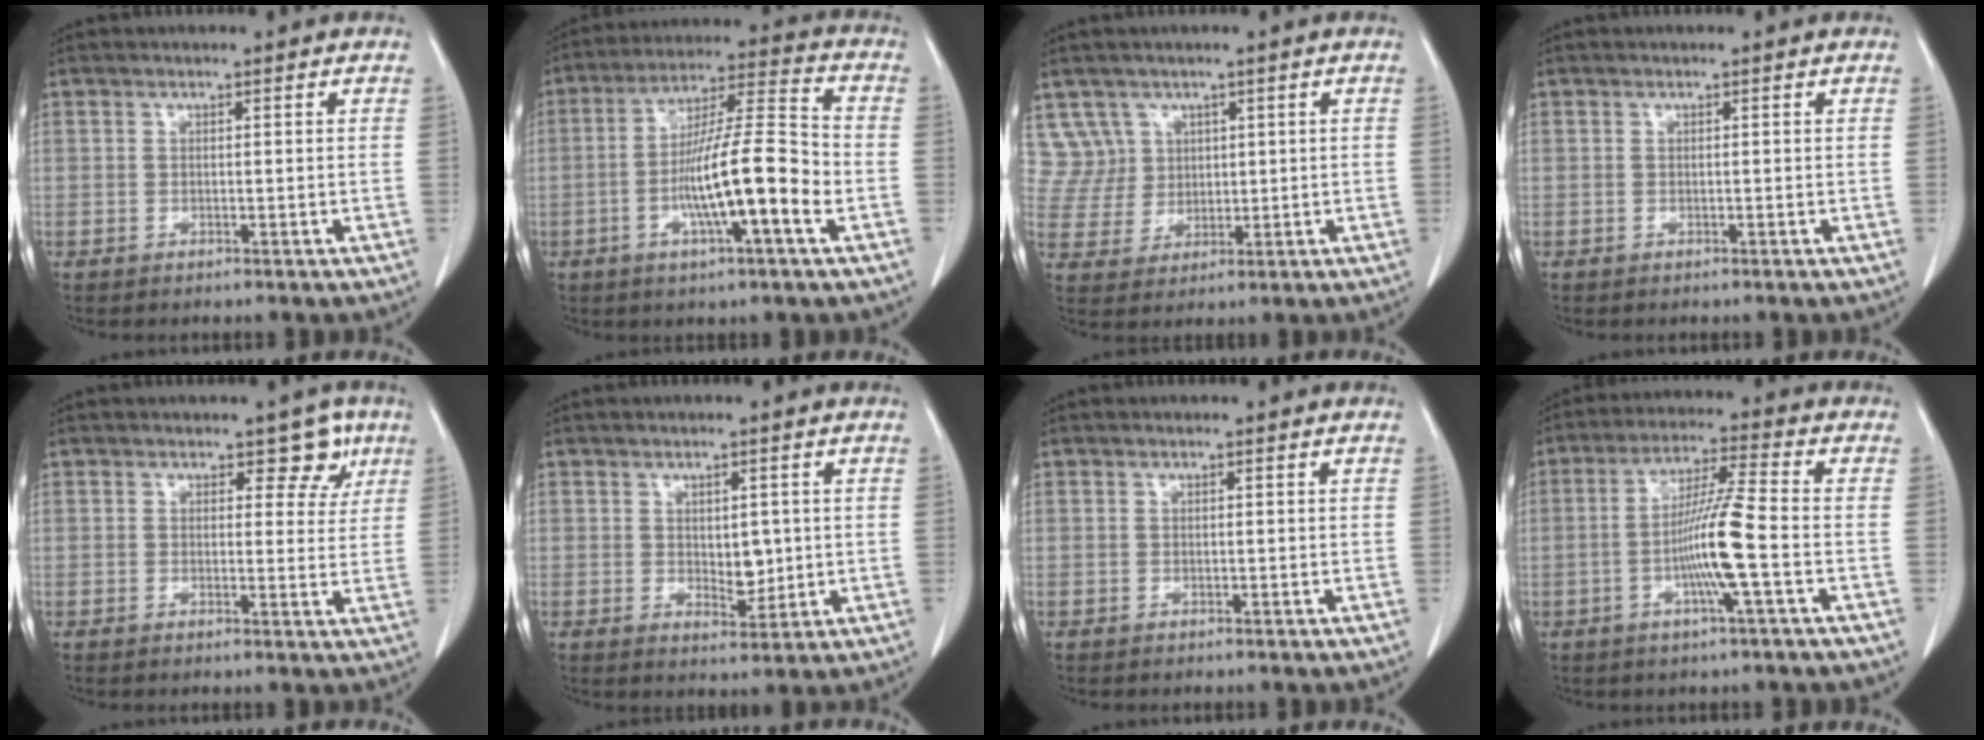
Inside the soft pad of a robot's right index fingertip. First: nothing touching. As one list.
[{"total": 14.3, "force": [-3.8, 0.6, 13.8], "torque": [-0.239, 0.004, -0.071]}, {"total": 5.7, "force": [2.8, 4.9, -0.6], "torque": [0.018, 0.013, 0.066]}, {"total": 0.0}, {"total": 4.3, "force": [2.4, 2.7, 2.3], "torque": [-0.004, 0.003, 0.023]}, {"total": 3.8, "force": [0.2, 2.1, 3.2], "torque": [-0.044, -0.008, 0.012]}, {"total": 0.0}, {"total": 9.6, "force": [-2.3, -0.7, 9.3], "torque": [-0.180, -0.003, -0.048]}]